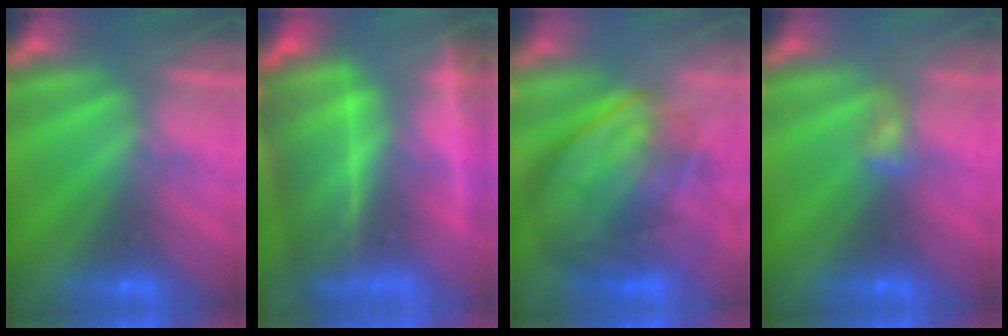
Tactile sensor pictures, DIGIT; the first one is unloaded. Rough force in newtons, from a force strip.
{"total": 5.6}
{"total": 10.8}
{"total": 3.0}